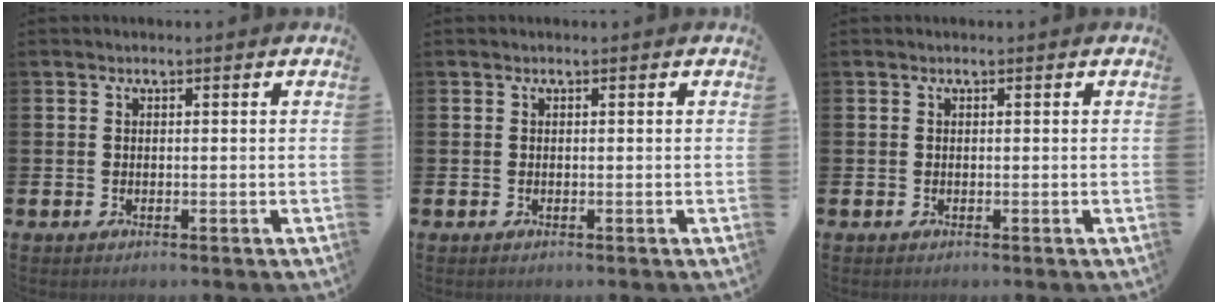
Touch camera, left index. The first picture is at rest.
{"total": 0.0}
{"total": 0.0}